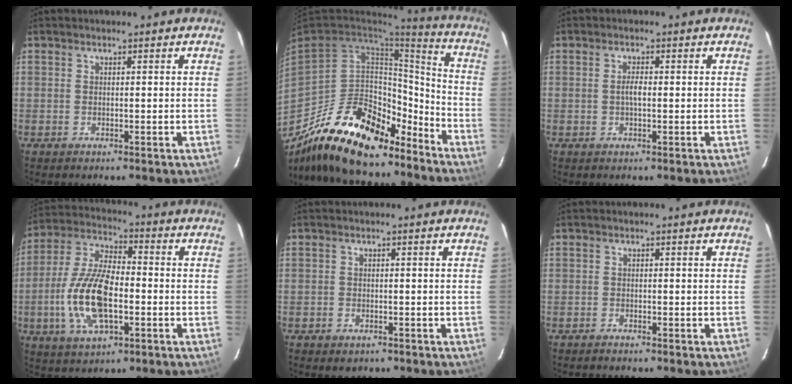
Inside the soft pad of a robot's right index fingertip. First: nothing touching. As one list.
[{"total": 26.7, "force": [-19.6, 11.7, 13.9], "torque": [-0.261, 0.017, -0.302]}, {"total": 1.8, "force": [-0.1, 0.6, 1.7], "torque": [-0.033, 0.003, -0.003]}, {"total": 15.3, "force": [-3.5, 6.6, 13.3], "torque": [-0.282, 0.002, -0.067]}, {"total": 2.5, "force": [-1.5, 1.8, 0.8], "torque": [-0.020, -0.003, -0.019]}, {"total": 1.4, "force": [-1.3, 0.3, 0.4], "torque": [-0.018, -0.002, -0.023]}]